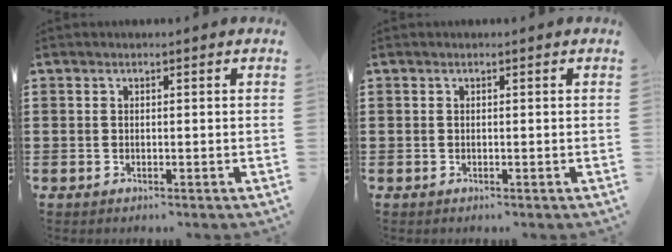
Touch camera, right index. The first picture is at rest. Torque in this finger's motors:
{"motor_torque": [0.00, 0.00, 0.00, 0.00]}